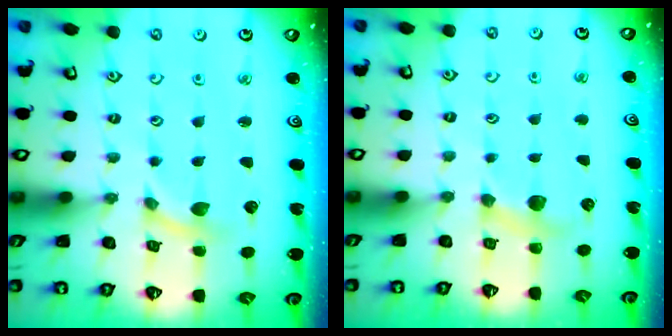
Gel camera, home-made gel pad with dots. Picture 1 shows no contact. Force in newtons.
{"total": 6.1, "press": 6.1, "slide": 0.5}